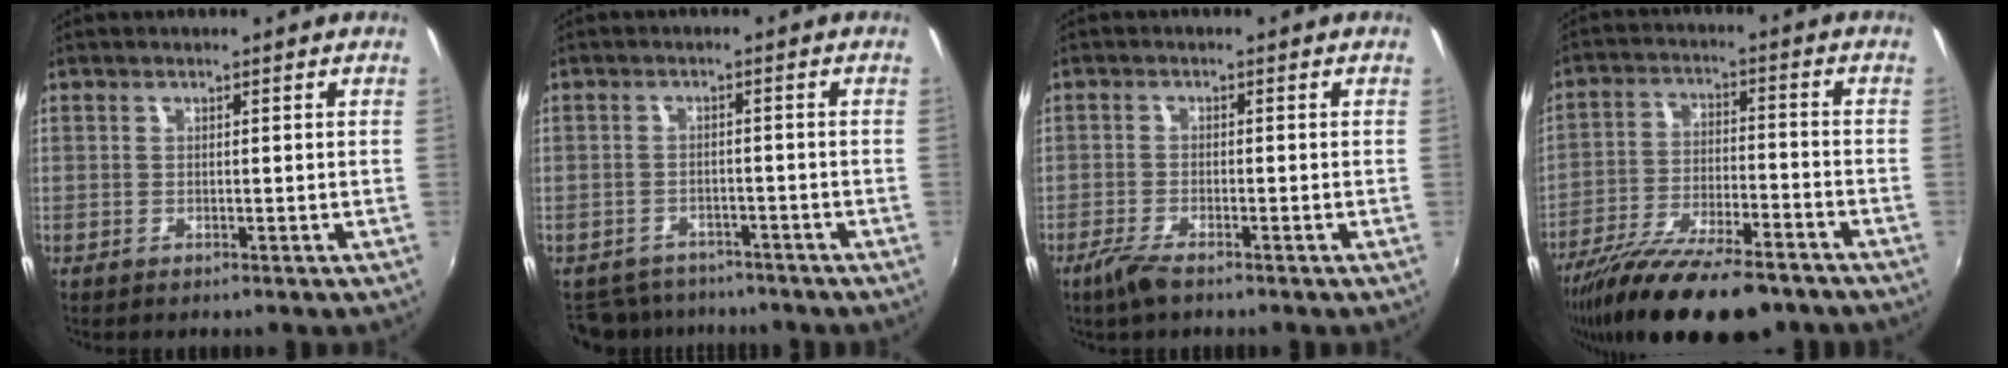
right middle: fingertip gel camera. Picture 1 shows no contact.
{"total": 8.3, "force": [-7.2, 3.7, 1.7], "torque": [-0.053, -0.005, -0.107]}
{"total": 4.0, "force": [-2.9, 0.7, 2.6], "torque": [-0.070, -0.008, -0.058]}
{"total": 19.3, "force": [-15.1, 5.0, 11.0], "torque": [-0.212, -0.046, -0.245]}